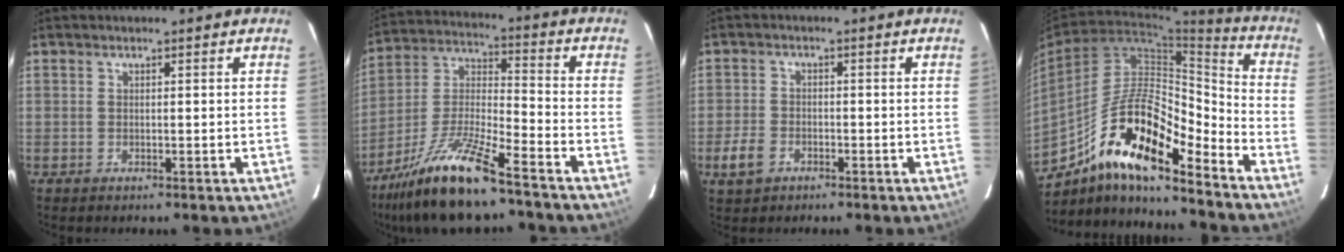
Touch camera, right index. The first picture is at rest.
{"total": 15.6, "force": [-11.6, 2.3, 10.2], "torque": [-0.214, 0.003, -0.220]}
{"total": 4.9, "force": [-2.7, 3.4, 2.3], "torque": [-0.063, 0.001, -0.049]}
{"total": 17.4, "force": [-11.7, 4.2, 12.1], "torque": [-0.215, 0.006, -0.216]}